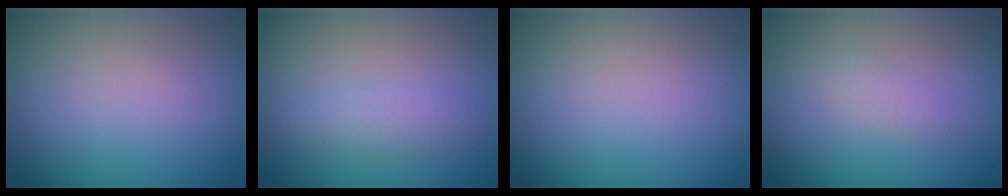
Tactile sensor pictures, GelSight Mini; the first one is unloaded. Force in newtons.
{"total": 1.9, "press": 1.9, "slide": 0.0}
{"total": 0.0}
{"total": 1.0, "press": 1.0, "slide": 0.1}